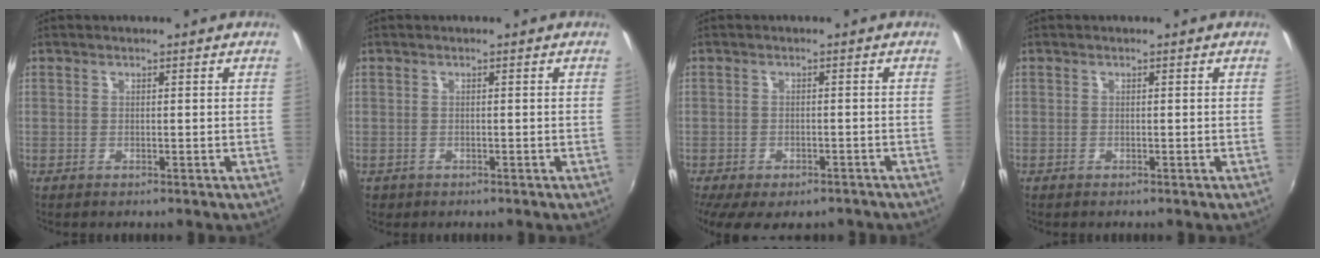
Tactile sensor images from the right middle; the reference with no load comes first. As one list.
[{"total": 1.1, "force": [-0.6, 0.9, 0.4], "torque": [-0.010, -0.002, -0.006]}, {"total": 9.9, "force": [-6.9, 4.7, 5.4], "torque": [-0.122, -0.032, -0.100]}, {"total": 0.0}]